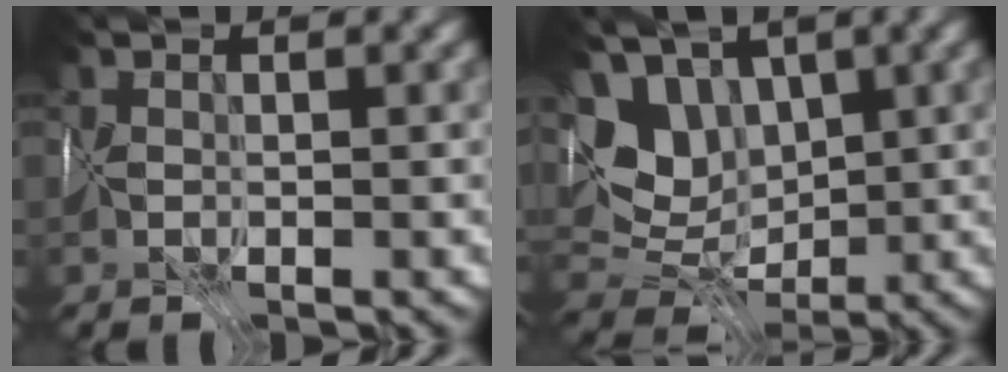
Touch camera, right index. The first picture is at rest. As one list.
[{"total": 6.2, "force": [2.3, 4.8, 3.1], "torque": [-0.055, 0.013, 0.043]}]